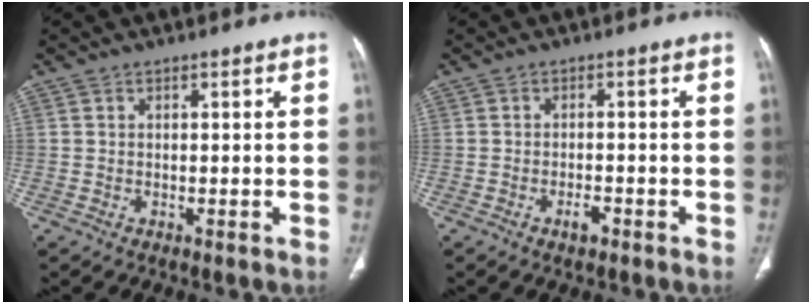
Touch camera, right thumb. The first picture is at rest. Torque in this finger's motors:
{"motor_torque": [0.71, 0.31, 0.64, -0.54, 0.06]}